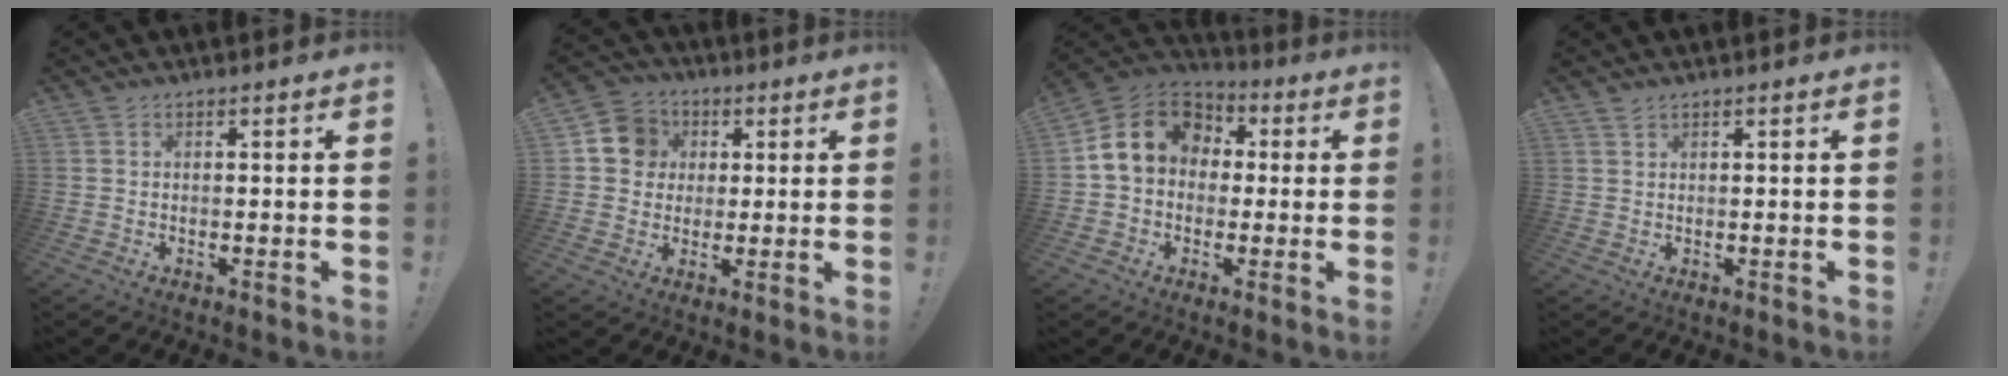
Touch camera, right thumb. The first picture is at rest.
{"total": 10.3, "force": [1.9, 9.6, 3.1], "torque": [-0.034, 0.004, 0.042]}
{"total": 13.8, "force": [2.7, 11.1, 7.7], "torque": [-0.119, 0.006, 0.056]}
{"total": 1.1, "force": [1.0, 0.3, 0.4], "torque": [-0.007, -0.001, 0.018]}